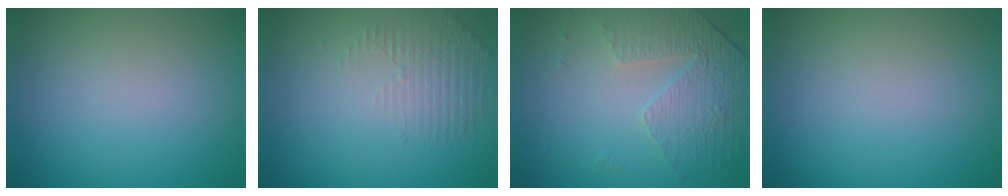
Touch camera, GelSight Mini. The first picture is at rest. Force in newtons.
{"total": 1.3, "press": 0.5, "slide": 1.2}
{"total": 4.7, "press": 3.1, "slide": 3.6}
{"total": 0.0}